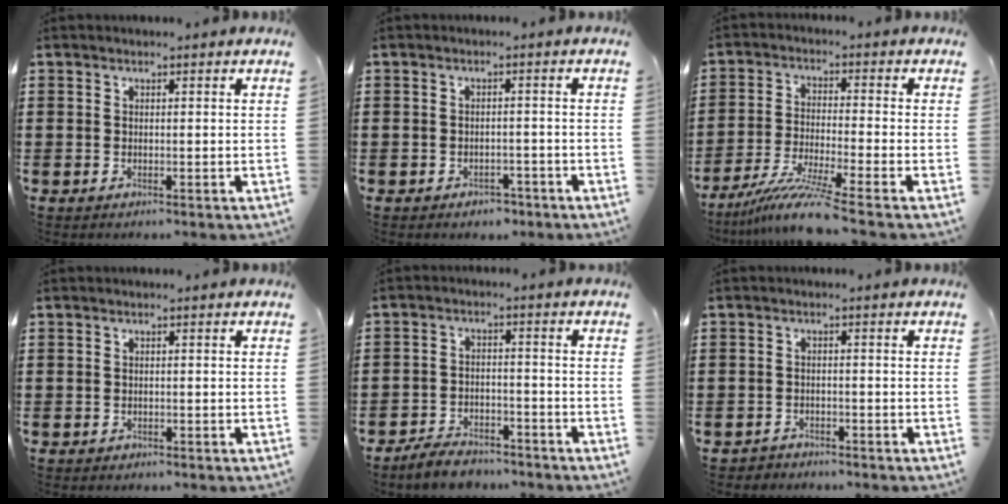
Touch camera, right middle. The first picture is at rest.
{"total": 2.3, "force": [-2.1, 0.8, 0.0], "torque": [-0.009, 0.004, -0.046]}
{"total": 8.4, "force": [-6.9, -0.2, 4.9], "torque": [-0.099, -0.014, -0.134]}
{"total": 1.0, "force": [-0.8, 0.5, 0.1], "torque": [-0.005, 0.001, -0.019]}
{"total": 5.0, "force": [-4.8, 1.1, 1.0], "torque": [-0.025, 0.010, -0.098]}
{"total": 2.3, "force": [-2.3, 0.6, -0.2], "torque": [-0.004, 0.001, -0.051]}